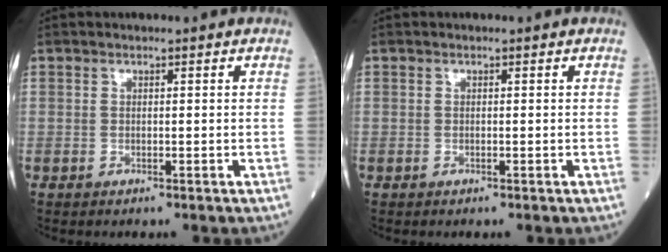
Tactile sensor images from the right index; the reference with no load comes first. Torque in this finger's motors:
{"motor_torque": [0.12, -0.05, 0.03, 0.01]}